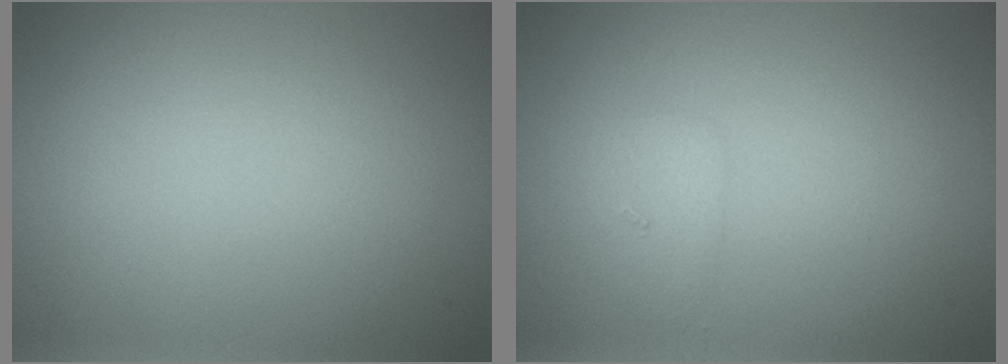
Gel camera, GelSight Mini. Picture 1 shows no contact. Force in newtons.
{"total": 1.4, "press": 1.4, "slide": 0.1}